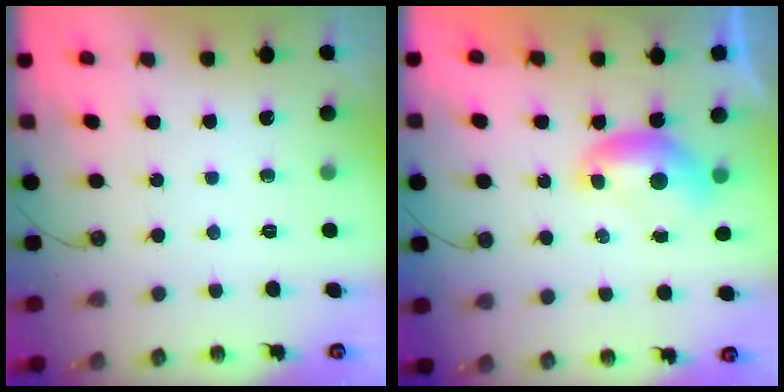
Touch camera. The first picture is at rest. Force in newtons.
{"total": 0.0}